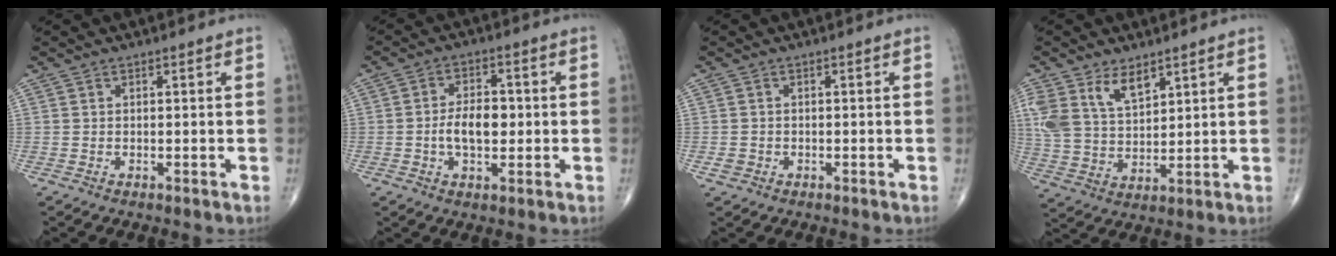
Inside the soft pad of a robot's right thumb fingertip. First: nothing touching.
{"total": 7.1, "force": [-0.6, 4.1, 5.8], "torque": [-0.094, 0.011, -0.013]}
{"total": 1.5, "force": [-0.5, 1.4, 0.5], "torque": [-0.008, 0.004, -0.007]}
{"total": 10.6, "force": [6.0, 5.8, 6.5], "torque": [-0.116, -0.023, 0.130]}